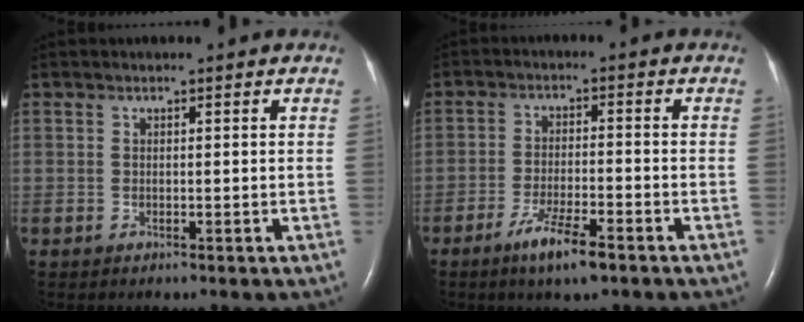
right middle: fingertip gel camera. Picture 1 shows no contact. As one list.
[{"total": 7.2, "force": [-4.7, 0.4, 5.5], "torque": [-0.111, -0.014, -0.085]}]